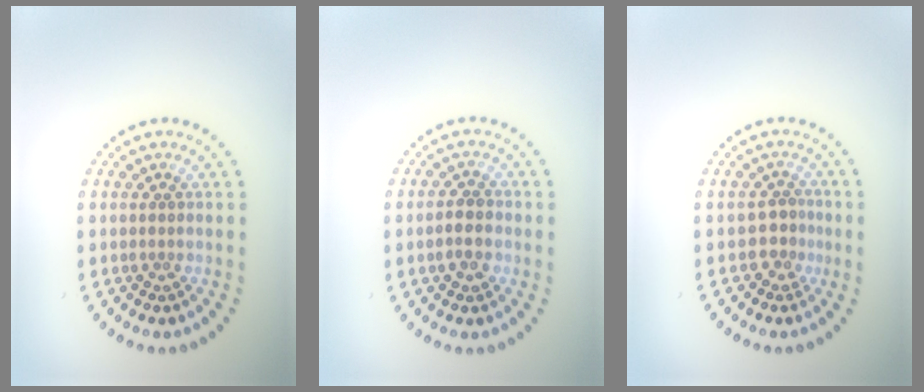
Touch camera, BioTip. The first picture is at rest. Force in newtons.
{"total": 1.9, "press": 1.8, "slide": 0.2}
{"total": 2.0, "press": 1.7, "slide": 1.1}